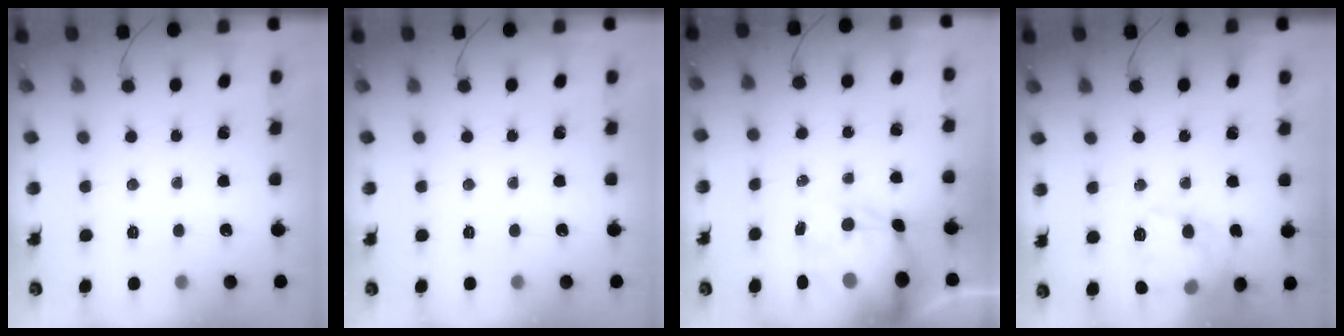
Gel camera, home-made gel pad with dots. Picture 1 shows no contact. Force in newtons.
{"total": 0.0}
{"total": 12.5, "press": 12.1, "slide": 3.3}
{"total": 16.0, "press": 16.0, "slide": 1.1}